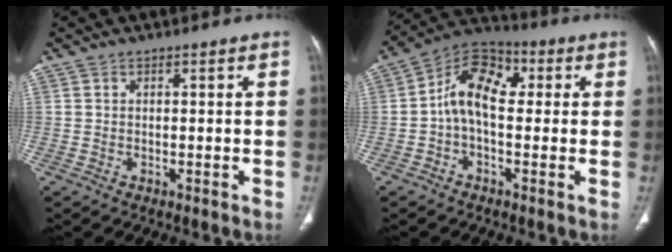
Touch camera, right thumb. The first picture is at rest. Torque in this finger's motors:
{"motor_torque": [1.26, 1.26, 0.01, 0.00, 0.14]}